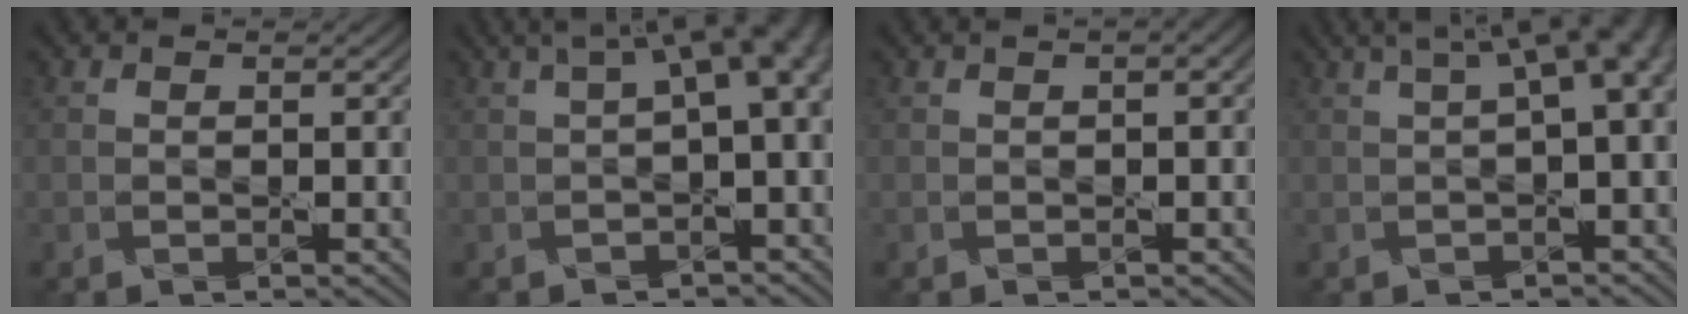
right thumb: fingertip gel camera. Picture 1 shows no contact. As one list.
[{"total": 7.4, "force": [1.4, 2.5, 6.9], "torque": [-0.094, 0.023, 0.024]}, {"total": 2.2, "force": [0.8, 0.6, 1.9], "torque": [-0.033, 0.002, 0.007]}, {"total": 8.0, "force": [2.0, 2.6, 7.3], "torque": [-0.084, 0.027, 0.032]}]